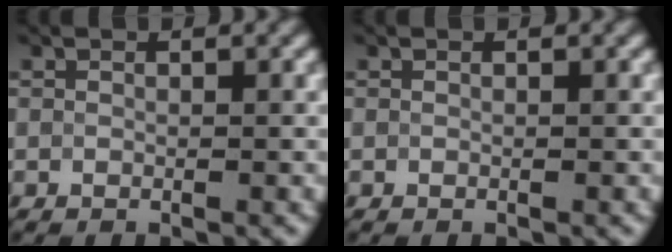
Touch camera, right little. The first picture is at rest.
{"total": 0.0}